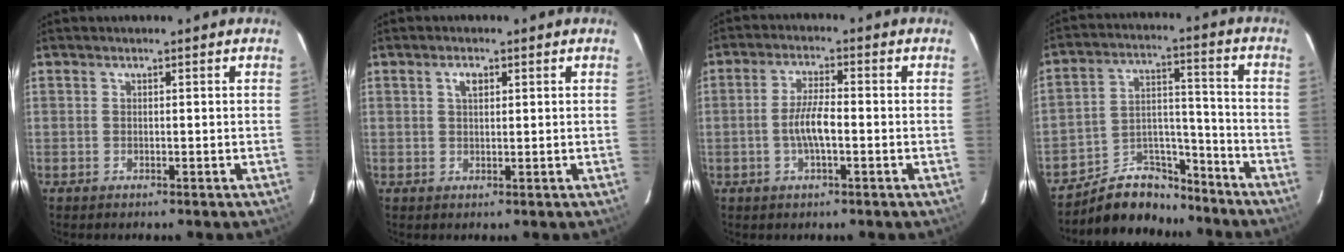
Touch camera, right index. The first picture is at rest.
{"total": 2.1, "force": [0.8, 1.1, 1.5], "torque": [-0.027, 0.006, 0.014]}
{"total": 5.5, "force": [-1.4, 1.4, 5.2], "torque": [-0.102, 0.004, -0.026]}
{"total": 12.5, "force": [-10.9, 5.5, 2.5], "torque": [-0.048, 0.055, -0.173]}